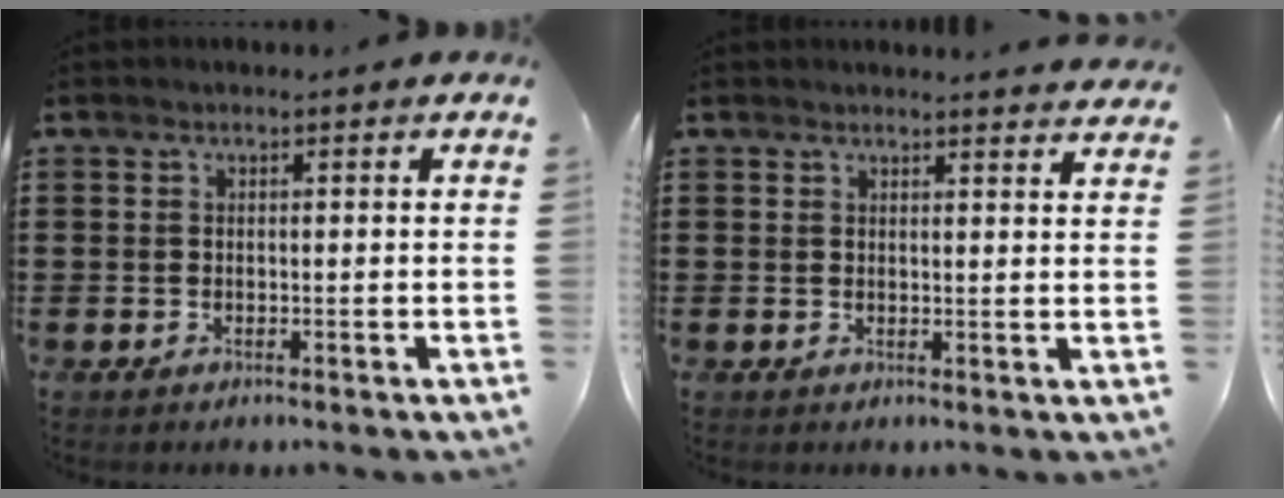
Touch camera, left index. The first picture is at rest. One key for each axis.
{"total": 2.2, "fx": 2.1, "fy": -0.3, "fz": 0.3, "tx": -0.002, "ty": -0.011, "tz": 0.040}